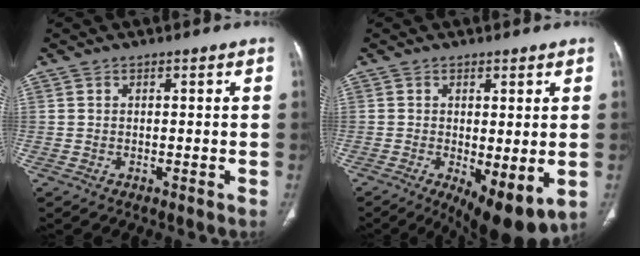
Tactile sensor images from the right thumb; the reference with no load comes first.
{"total": 9.8, "force": [-2.4, 3.5, 8.9], "torque": [-0.130, -0.022, -0.025]}